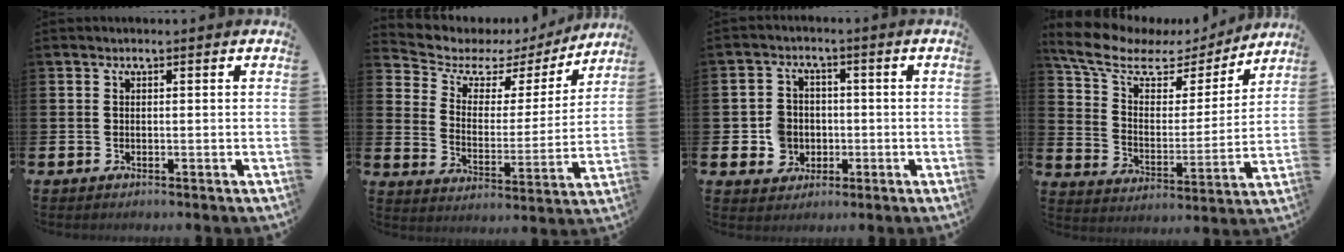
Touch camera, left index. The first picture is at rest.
{"total": 6.0, "force": [4.3, 3.7, 1.9], "torque": [-0.067, -0.028, 0.067]}
{"total": 5.0, "force": [-0.5, 4.8, 1.2], "torque": [-0.039, 0.014, -0.010]}
{"total": 8.7, "force": [6.5, 4.6, 3.6], "torque": [-0.102, -0.038, 0.111]}